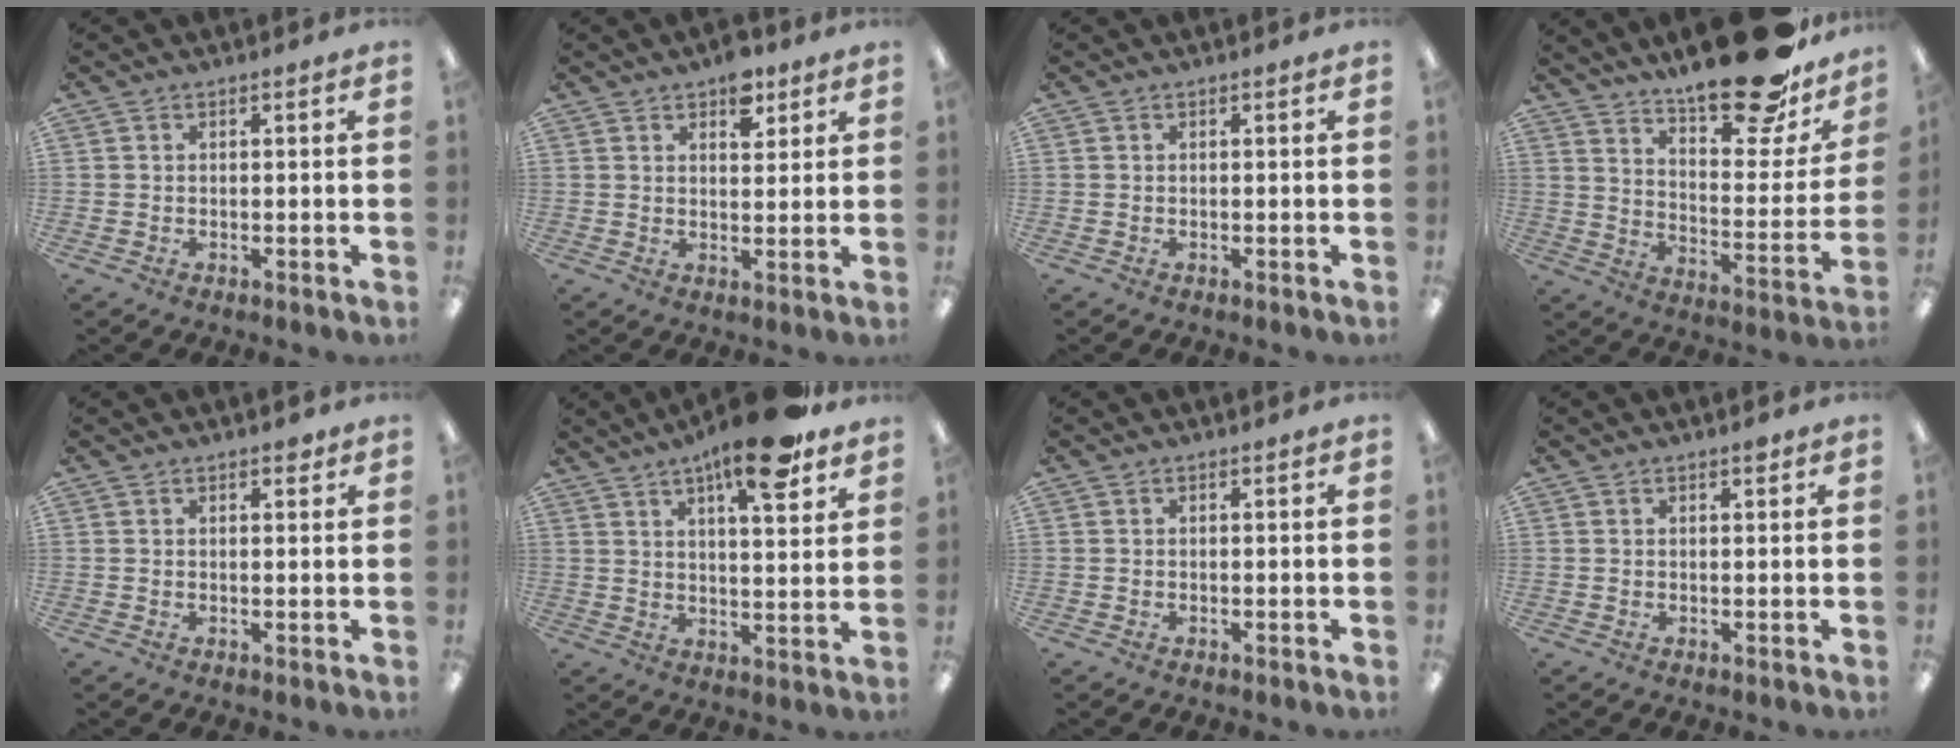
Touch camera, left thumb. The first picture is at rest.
{"total": 6.5, "force": [4.0, 3.5, 3.8], "torque": [-0.035, -0.017, 0.064]}
{"total": 0.0}
{"total": 22.1, "force": [17.4, 7.1, 11.7], "torque": [-0.166, -0.117, 0.290]}
{"total": 1.7, "force": [1.2, 0.7, 0.9], "torque": [-0.003, -0.006, 0.018]}
{"total": 13.6, "force": [9.3, 3.5, 9.3], "torque": [-0.134, -0.050, 0.149]}
{"total": 0.0}
{"total": 1.2, "force": [0.9, 0.3, 0.7], "torque": [-0.008, -0.003, 0.014]}